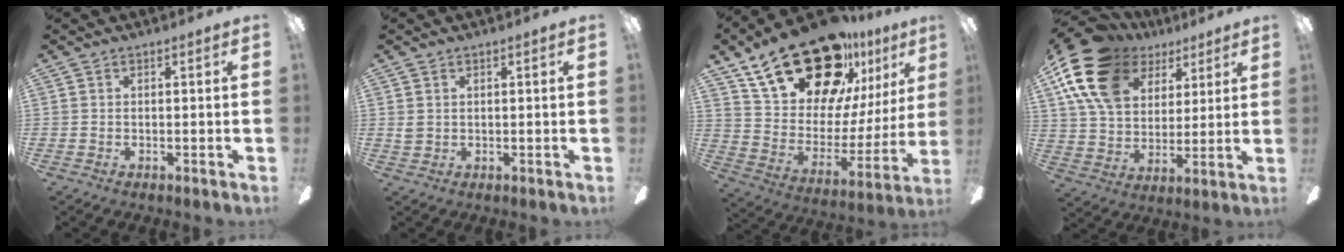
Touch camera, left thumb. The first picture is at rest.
{"total": 1.7, "force": [1.0, 1.2, 0.6], "torque": [-0.013, 0.003, 0.019]}
{"total": 27.5, "force": [19.7, 12.8, 14.2], "torque": [-0.231, -0.123, 0.358]}
{"total": 20.2, "force": [10.7, 13.1, 11.2], "torque": [-0.229, -0.035, 0.197]}